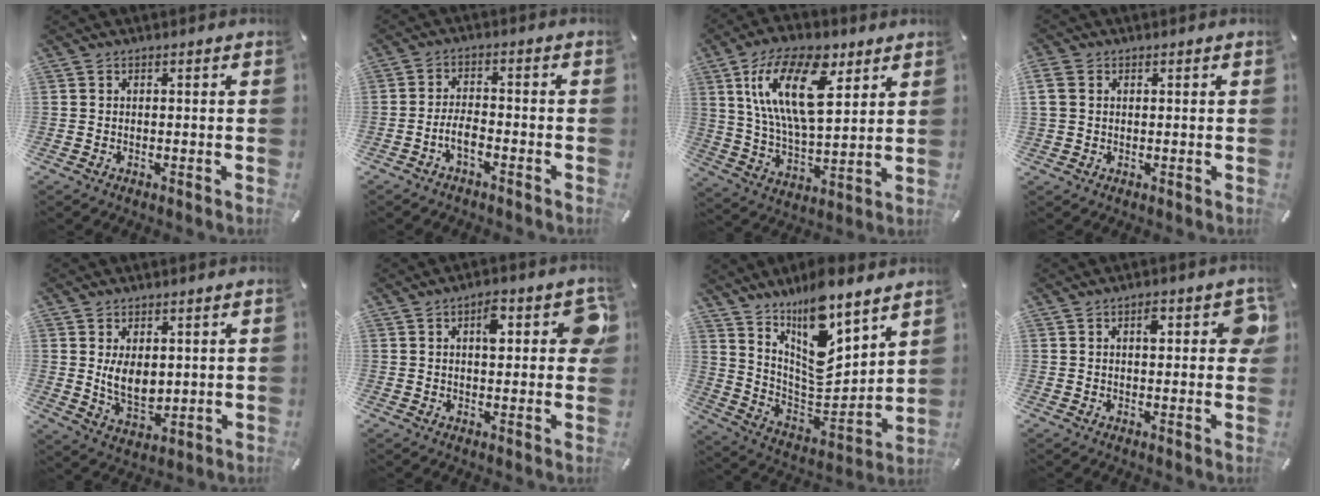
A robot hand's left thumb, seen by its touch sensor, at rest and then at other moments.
{"total": 4.3, "force": [-2.5, 1.7, 3.0], "torque": [-0.056, 0.013, -0.046]}
{"total": 19.7, "force": [9.1, 9.3, 14.8], "torque": [-0.306, -0.019, 0.150]}
{"total": 2.9, "force": [0.9, 2.4, 1.5], "torque": [-0.030, 0.005, 0.017]}
{"total": 7.6, "force": [1.5, 5.1, 5.4], "torque": [-0.102, -0.008, 0.024]}
{"total": 8.0, "force": [2.4, 3.5, 6.8], "torque": [-0.078, -0.011, 0.030]}
{"total": 14.4, "force": [10.0, 6.1, 8.4], "torque": [-0.146, -0.097, 0.179]}
{"total": 5.7, "force": [1.9, 2.3, 4.9], "torque": [-0.054, -0.011, 0.020]}